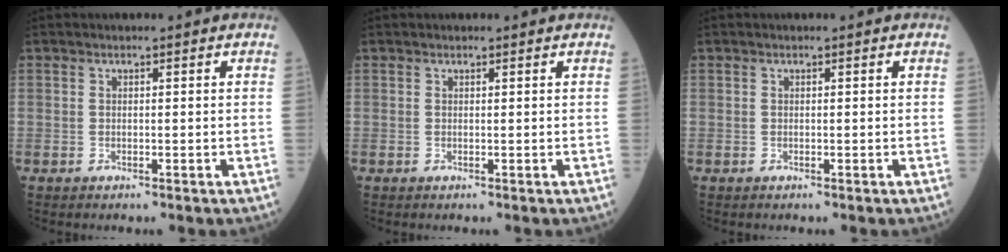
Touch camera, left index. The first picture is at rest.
{"total": 0.5, "force": [0.5, 0.1, 0.1], "torque": [-0.004, 0.007, 0.006]}
{"total": 0.0}